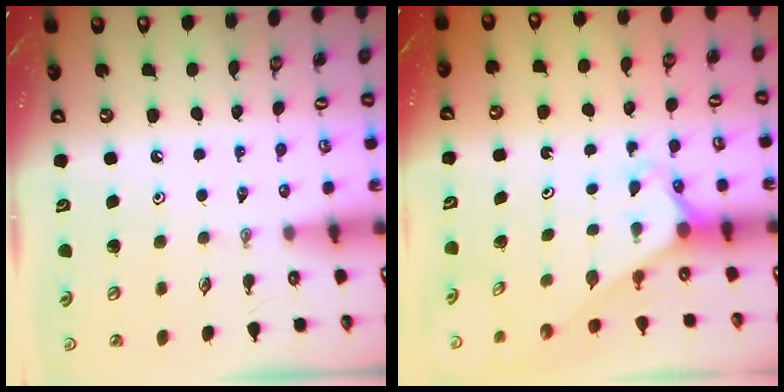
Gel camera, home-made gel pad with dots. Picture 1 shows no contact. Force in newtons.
{"total": 2.2, "press": 2.2, "slide": 0.2}